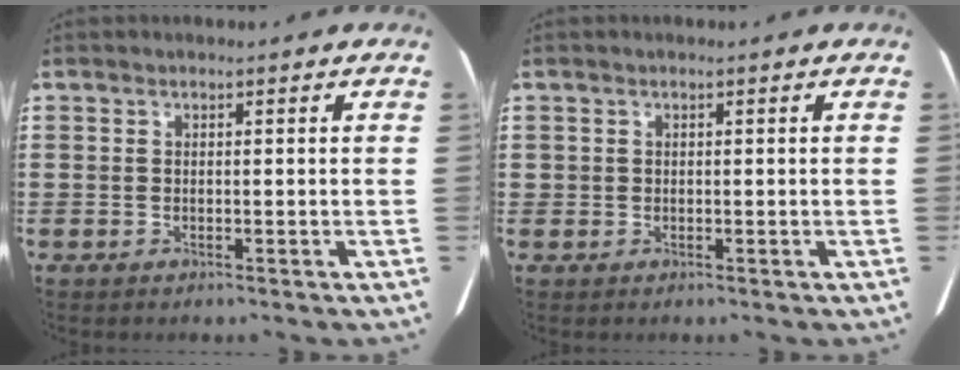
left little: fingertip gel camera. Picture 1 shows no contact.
{"total": 0.6, "force": [0.2, 0.5, 0.1], "torque": [-0.004, 0.005, 0.003]}